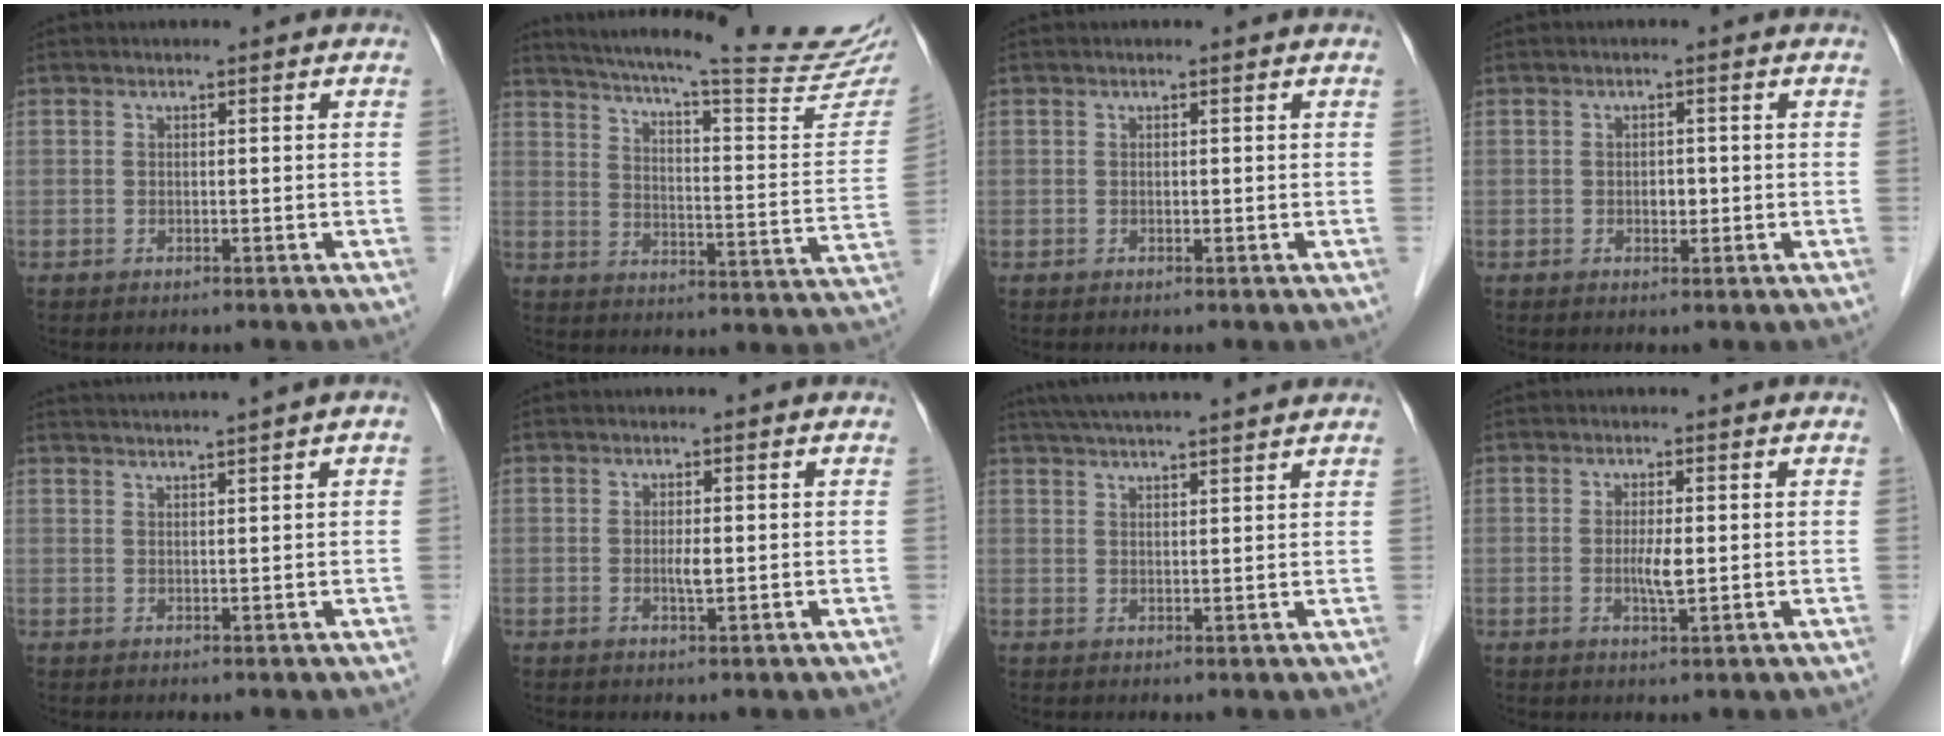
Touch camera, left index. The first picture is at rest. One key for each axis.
{"total": 26.8, "fx": 24.0, "fy": 0.5, "fz": 12.1, "tx": -0.188, "ty": -0.077, "tz": 0.304}
{"total": 0.0}
{"total": 1.4, "fx": -0.2, "fy": 1.0, "fz": 1.0, "tx": -0.017, "ty": 0.002, "tz": -0.001}
{"total": 5.1, "fx": 4.4, "fy": -1.6, "fz": 2.2, "tx": -0.030, "ty": 0.017, "tz": 0.071}
{"total": 1.5, "fx": 0.0, "fy": 0.2, "fz": 1.5, "tx": -0.029, "ty": -0.001, "tz": 0.001}
{"total": 13.8, "fx": 12.4, "fy": 0.4, "fz": 6.2, "tx": -0.109, "ty": 0.036, "tz": 0.176}
{"total": 2.7, "fx": 0.0, "fy": 0.4, "fz": 2.7, "tx": -0.055, "ty": -0.004, "tz": 0.001}